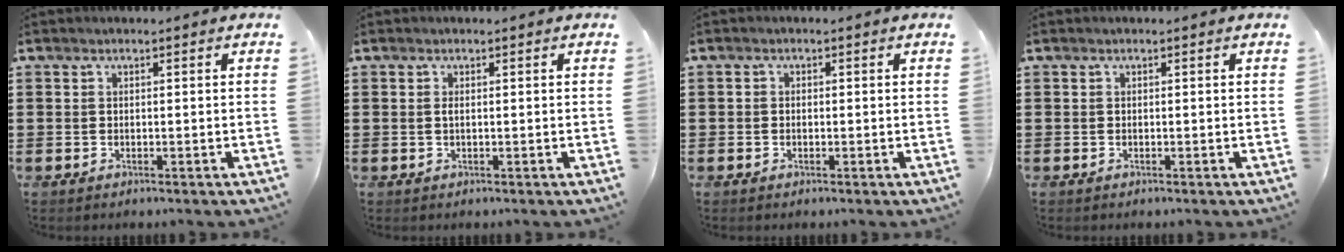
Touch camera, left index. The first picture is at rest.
{"total": 0.7, "force": [0.0, 0.2, 0.7], "torque": [-0.015, -0.001, 0.000]}
{"total": 0.8, "force": [-0.5, 0.6, 0.3], "torque": [-0.008, 0.001, -0.010]}
{"total": 0.0}